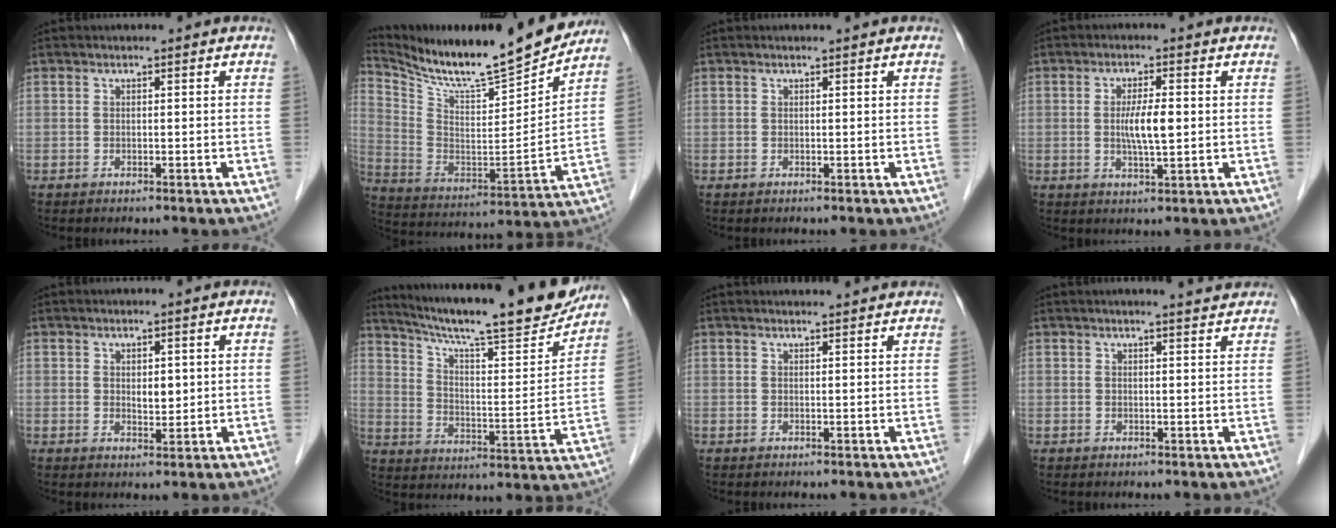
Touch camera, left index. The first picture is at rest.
{"total": 20.8, "force": [18.8, 0.9, 8.9], "torque": [-0.169, -0.043, 0.303]}
{"total": 0.0}
{"total": 4.9, "force": [0.1, 0.8, 4.8], "torque": [-0.093, -0.002, 0.001]}
{"total": 2.2, "force": [0.6, 1.2, 1.8], "torque": [-0.027, -0.003, 0.013]}
{"total": 22.9, "force": [20.0, 1.9, 10.9], "torque": [-0.180, -0.023, 0.287]}
{"total": 5.4, "force": [5.2, -0.1, 1.4], "torque": [-0.016, 0.022, 0.055]}
{"total": 3.3, "force": [3.1, -0.2, 1.1], "torque": [-0.017, 0.003, 0.034]}